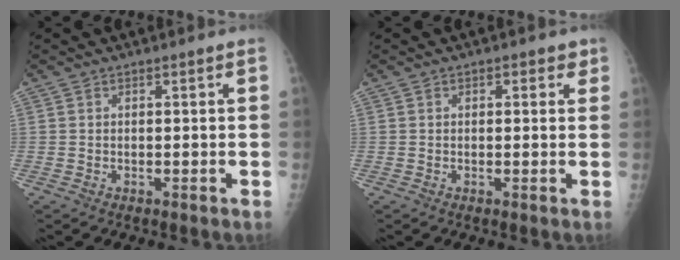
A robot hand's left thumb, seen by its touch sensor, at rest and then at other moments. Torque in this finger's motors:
{"motor_torque": [-0.06, -0.08, -0.25, -0.35, 0.04]}